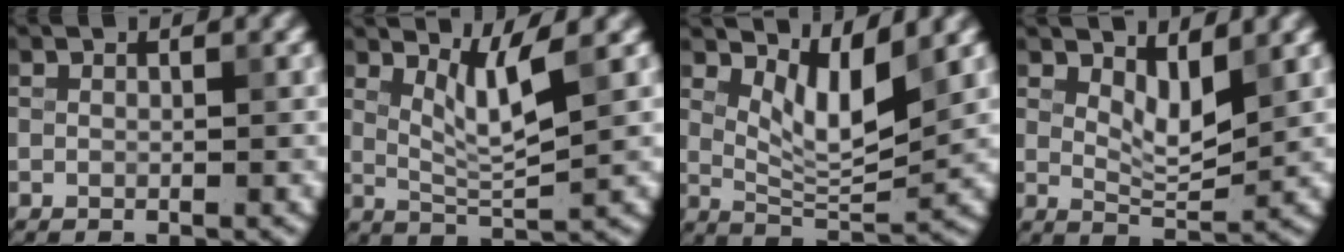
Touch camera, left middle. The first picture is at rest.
{"total": 3.2, "force": [1.6, 0.2, 2.7], "torque": [-0.060, -0.009, 0.041]}
{"total": 4.1, "force": [2.2, 1.3, 3.2], "torque": [-0.067, -0.013, 0.045]}
{"total": 2.8, "force": [1.5, 1.0, 2.1], "torque": [-0.041, -0.007, 0.032]}